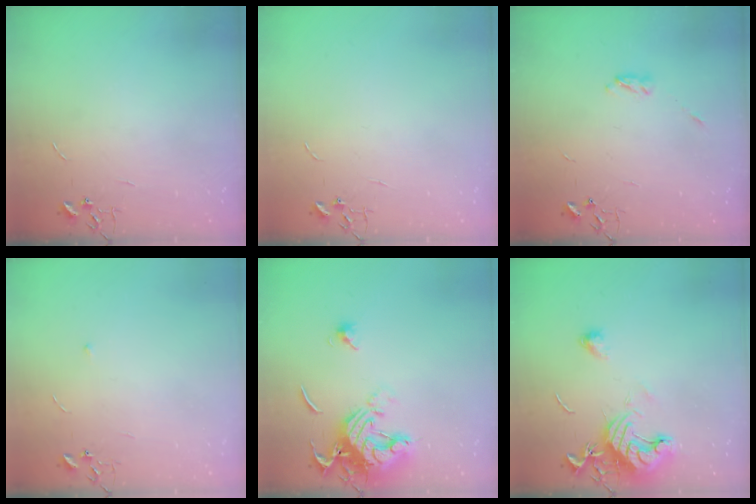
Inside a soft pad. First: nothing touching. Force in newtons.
{"total": 0.0}
{"total": 3.3, "press": 3.3, "slide": 0.5}
{"total": 4.1, "press": 4.1, "slide": 0.6}
{"total": 14.2, "press": 14.1, "slide": 1.4}
{"total": 12.8, "press": 12.7, "slide": 1.6}